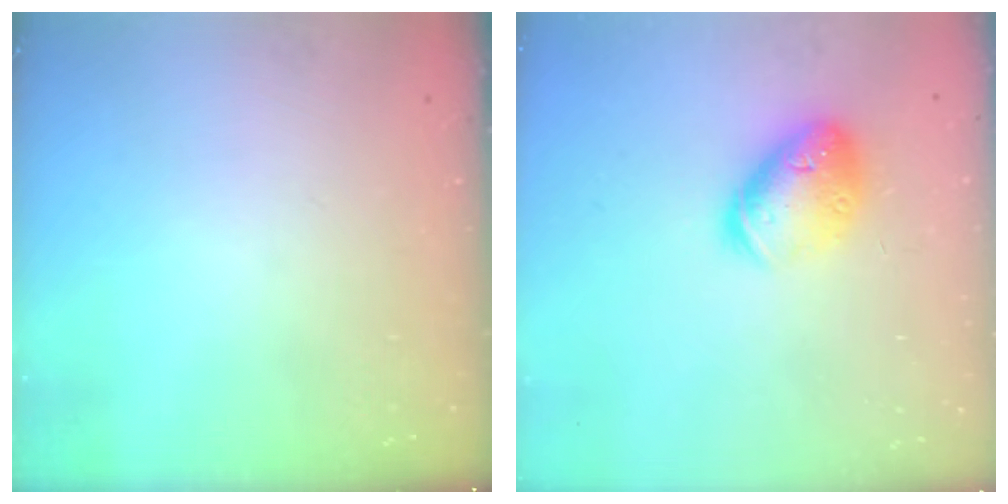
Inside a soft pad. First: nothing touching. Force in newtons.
{"total": 15.4, "press": 15.2, "slide": 2.2}